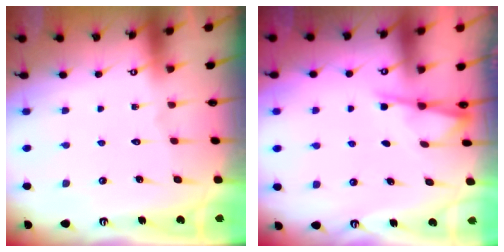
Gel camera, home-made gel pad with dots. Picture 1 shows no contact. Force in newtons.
{"total": 2.5, "press": 2.4, "slide": 0.4}